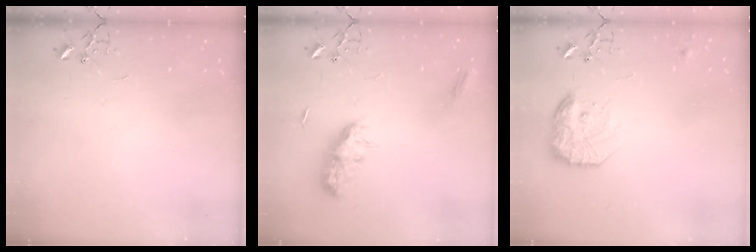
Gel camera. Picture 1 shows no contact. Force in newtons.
{"total": 9.9, "press": 9.9, "slide": 0.1}
{"total": 15.0, "press": 15.0, "slide": 1.2}